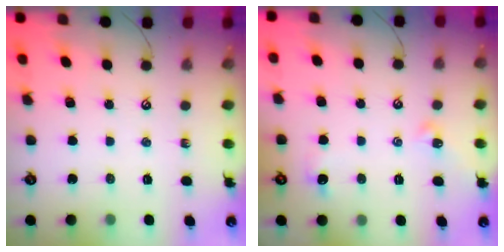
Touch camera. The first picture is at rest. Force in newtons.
{"total": 2.9, "press": 2.8, "slide": 0.6}